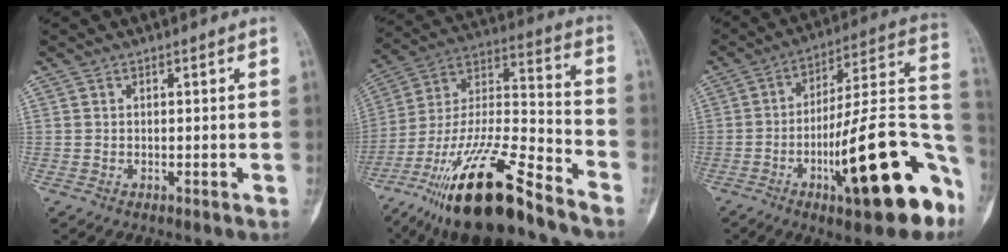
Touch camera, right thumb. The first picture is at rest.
{"total": 24.7, "force": [-17.3, 6.0, 16.6], "torque": [-0.326, 0.061, -0.309]}
{"total": 24.8, "force": [-9.7, 6.5, 21.9], "torque": [-0.265, 0.049, -0.140]}